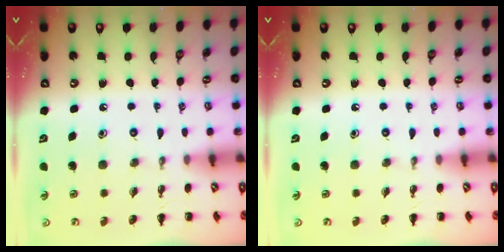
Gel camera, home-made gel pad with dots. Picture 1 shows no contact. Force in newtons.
{"total": 0.0}